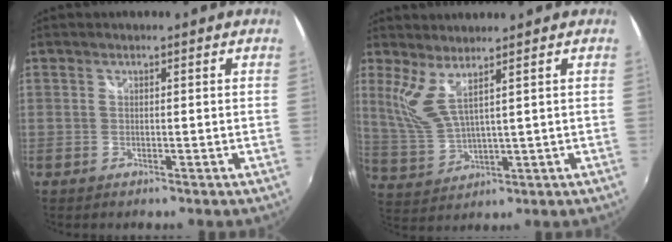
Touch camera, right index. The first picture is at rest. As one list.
[{"total": 5.7, "force": [3.7, 0.5, 4.3], "torque": [-0.096, -0.010, 0.090]}]